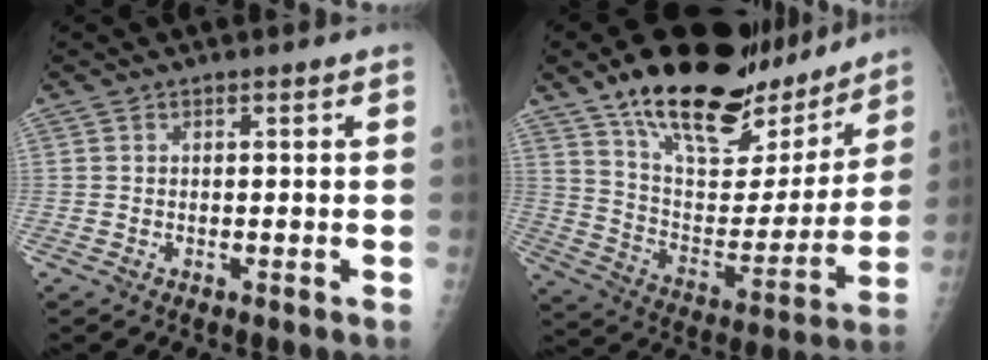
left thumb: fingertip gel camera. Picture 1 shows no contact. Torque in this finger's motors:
{"motor_torque": [0.39, 0.37, 1.46, -1.31, 0.33]}